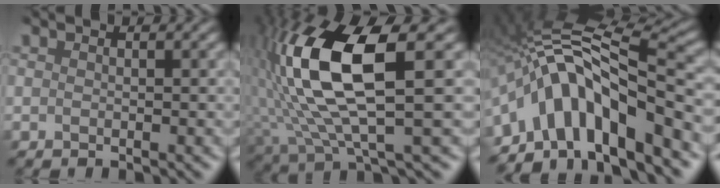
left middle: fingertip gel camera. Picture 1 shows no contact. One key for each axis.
{"total": 10.8, "fx": 2.6, "fy": 3.0, "fz": 10.1, "tx": -0.214, "ty": 0.010, "tz": 0.056}
{"total": 12.3, "fx": -4.6, "fy": 4.4, "fz": 10.6, "tx": -0.167, "ty": 0.024, "tz": -0.076}